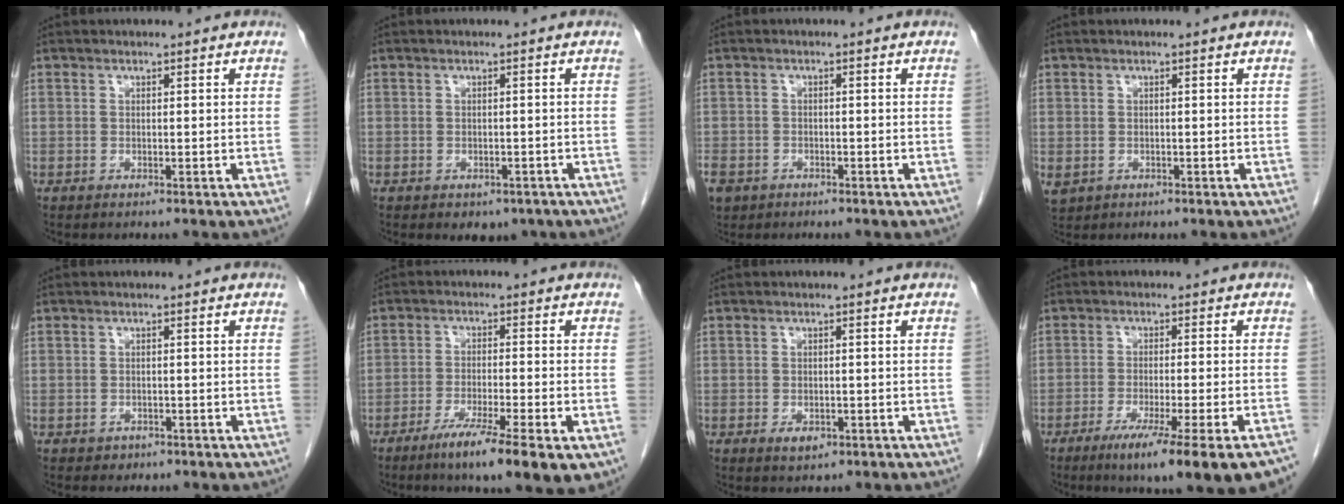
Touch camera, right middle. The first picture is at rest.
{"total": 3.1, "force": [-2.1, 1.9, 1.2], "torque": [-0.007, 0.001, -0.018]}
{"total": 7.1, "force": [-4.1, 5.2, 2.5], "torque": [-0.074, -0.006, -0.065]}
{"total": 2.7, "force": [-0.7, 2.2, 1.2], "torque": [-0.030, -0.004, 0.000]}
{"total": 1.2, "force": [-0.7, 1.0, 0.1], "torque": [-0.005, 0.003, -0.005]}
{"total": 10.8, "force": [-5.9, 1.1, 9.0], "torque": [-0.138, -0.023, -0.092]}
{"total": 2.2, "force": [-1.0, 1.3, 1.4], "torque": [-0.020, 0.001, -0.005]}
{"total": 15.4, "force": [-10.8, -0.2, 10.9], "torque": [-0.109, -0.035, -0.158]}